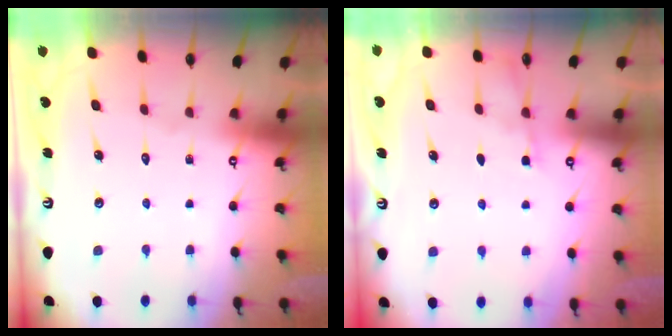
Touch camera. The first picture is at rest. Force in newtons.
{"total": 4.5, "press": 4.5, "slide": 0.6}